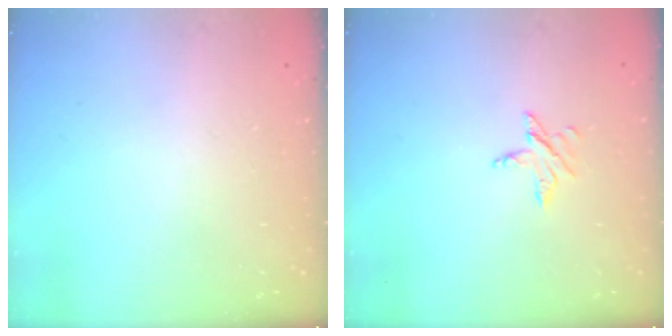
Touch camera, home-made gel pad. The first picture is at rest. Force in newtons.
{"total": 3.8, "press": 3.7, "slide": 0.3}